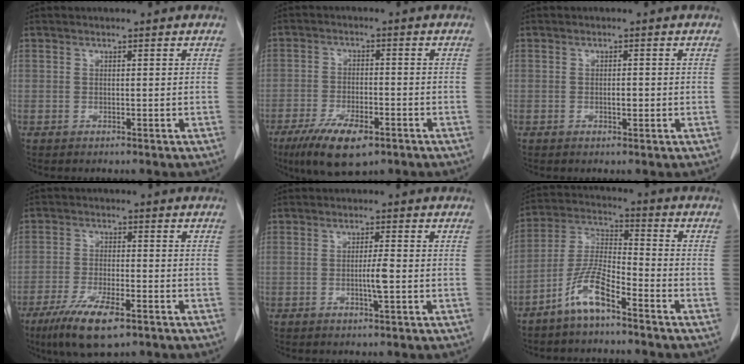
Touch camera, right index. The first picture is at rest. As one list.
[{"total": 9.4, "force": [-5.7, 3.2, 6.7], "torque": [-0.120, -0.013, -0.093]}, {"total": 1.4, "force": [-0.2, 0.5, 1.3], "torque": [-0.023, 0.000, -0.002]}, {"total": 9.2, "force": [-5.6, 2.2, 7.0], "torque": [-0.132, -0.018, -0.093]}, {"total": 3.0, "force": [-0.6, 0.1, 3.0], "torque": [-0.054, -0.003, -0.009]}, {"total": 8.4, "force": [-5.5, 1.4, 6.2], "torque": [-0.135, -0.001, -0.113]}]